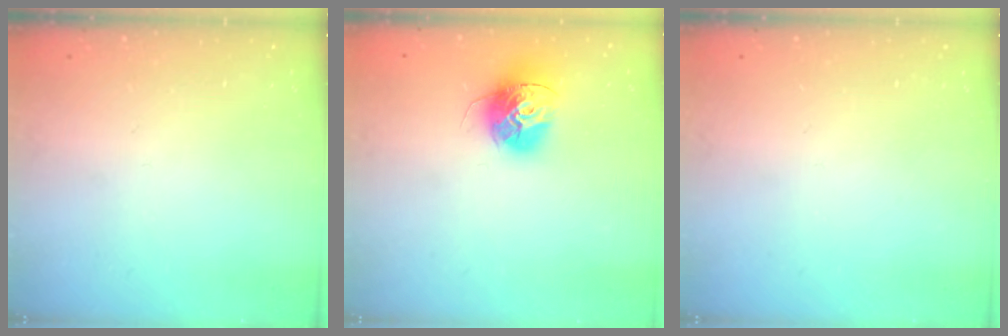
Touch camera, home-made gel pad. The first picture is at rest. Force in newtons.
{"total": 14.4, "press": 14.4, "slide": 1.3}
{"total": 0.0}